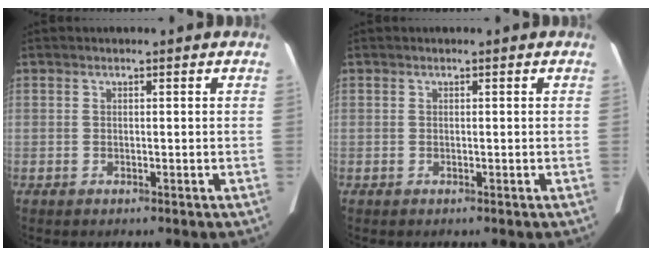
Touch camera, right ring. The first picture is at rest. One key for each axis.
{"total": 0.0}